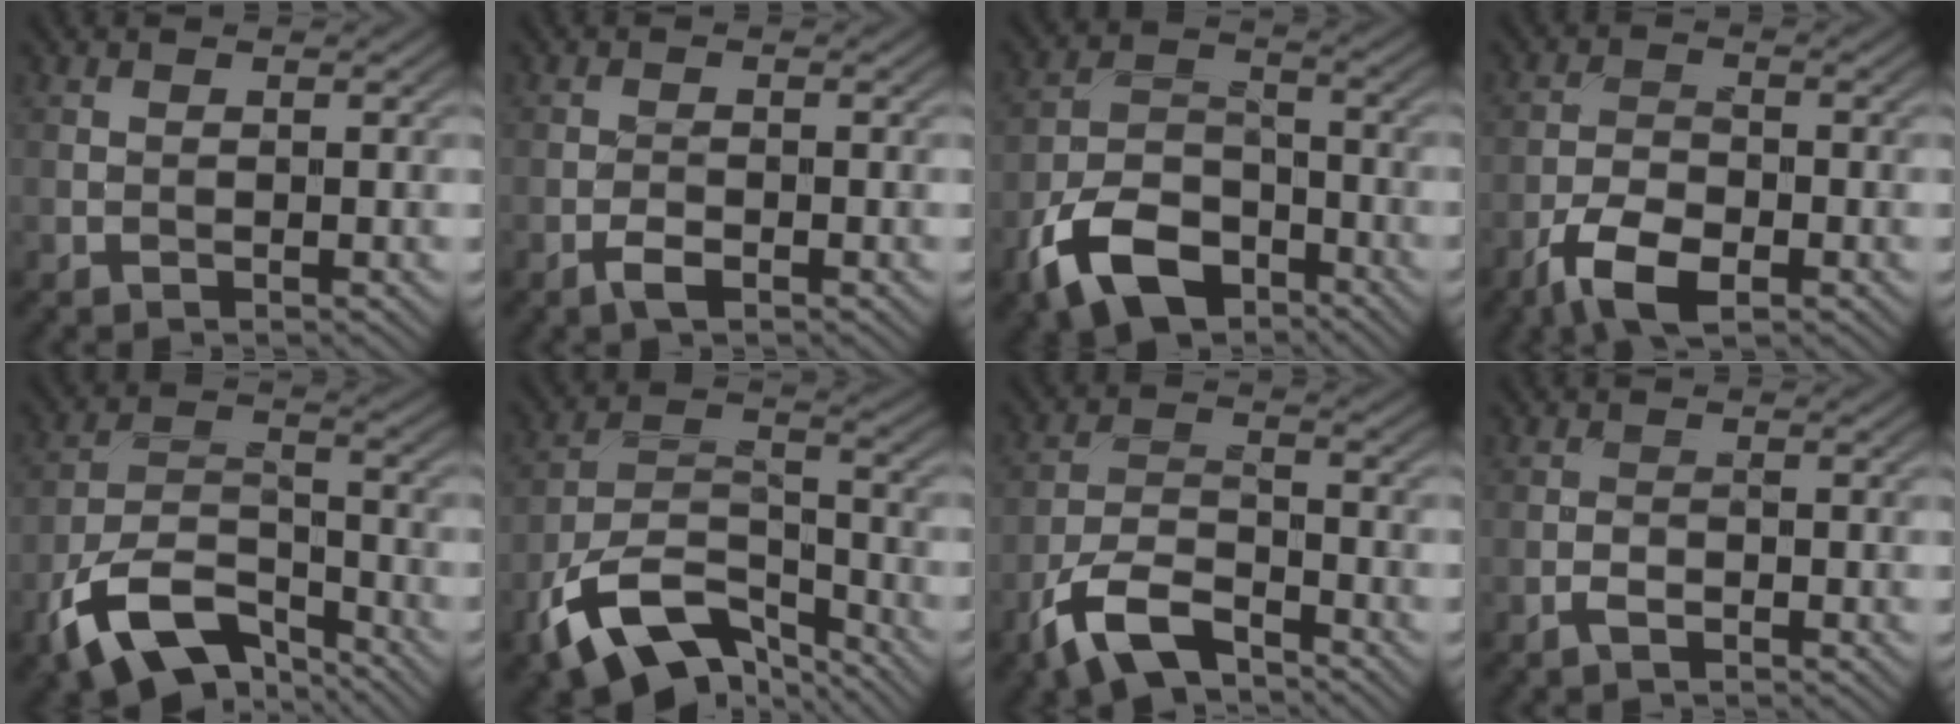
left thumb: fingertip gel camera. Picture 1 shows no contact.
{"total": 1.8, "force": [-1.1, 0.7, 1.2], "torque": [-0.025, 0.001, -0.025]}
{"total": 10.1, "force": [-6.1, 5.6, 5.8], "torque": [-0.127, -0.011, -0.126]}
{"total": 6.4, "force": [-3.8, 2.7, 4.3], "torque": [-0.086, -0.002, -0.078]}
{"total": 11.5, "force": [-7.1, 5.6, 7.2], "torque": [-0.146, -0.010, -0.140]}
{"total": 13.2, "force": [-8.2, 6.5, 8.0], "torque": [-0.161, -0.016, -0.159]}
{"total": 8.3, "force": [-5.7, 3.3, 5.1], "torque": [-0.104, -0.005, -0.124]}
{"total": 1.0, "force": [-0.8, 0.3, 0.5], "torque": [-0.013, 0.001, -0.018]}